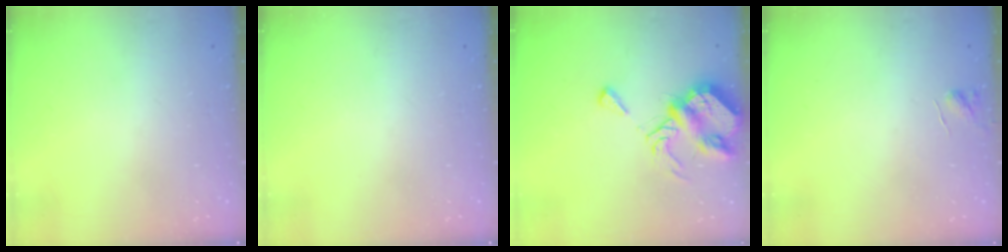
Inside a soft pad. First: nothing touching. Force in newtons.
{"total": 0.0}
{"total": 8.9, "press": 8.8, "slide": 1.3}
{"total": 4.7, "press": 4.7, "slide": 0.5}